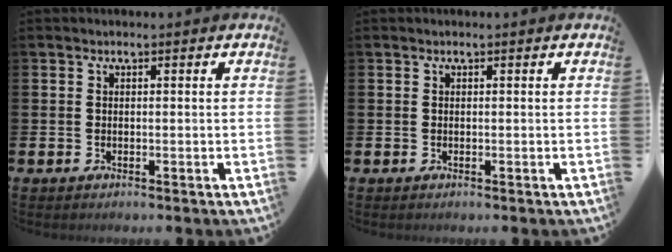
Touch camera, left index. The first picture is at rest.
{"total": 0.0}